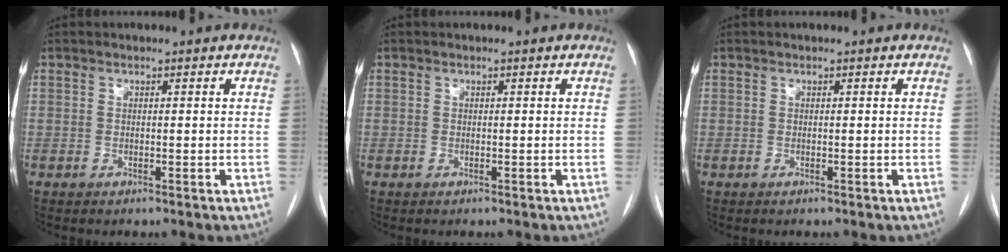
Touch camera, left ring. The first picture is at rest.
{"total": 0.0}
{"total": 0.0}